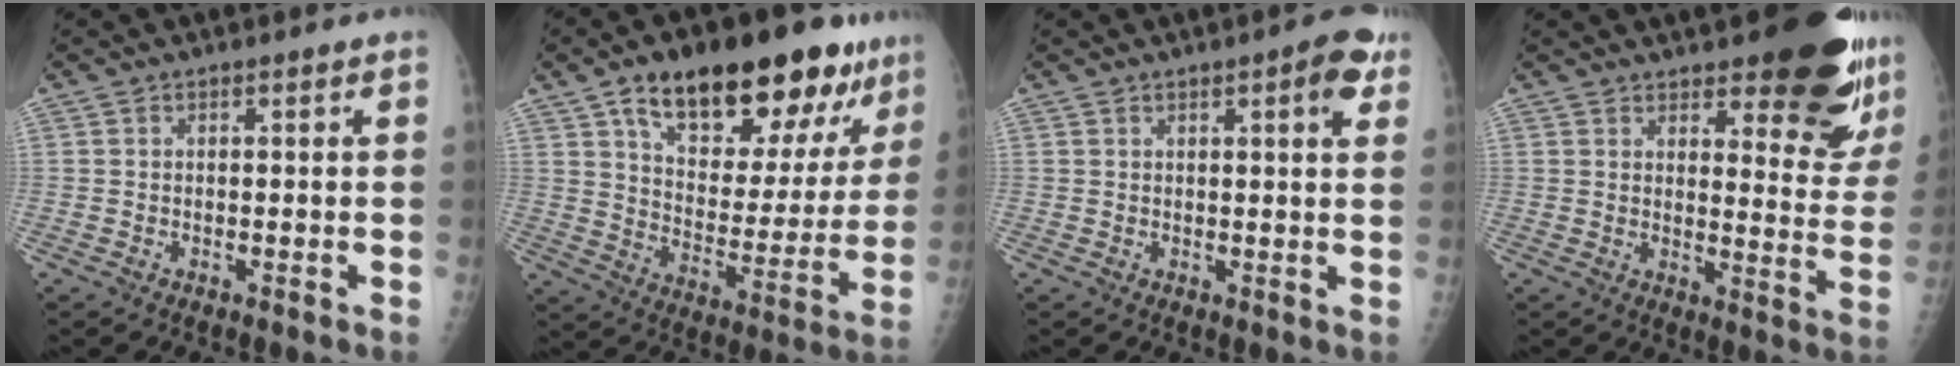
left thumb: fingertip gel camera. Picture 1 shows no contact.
{"total": 25.9, "force": [15.8, 11.2, 17.2], "torque": [-0.208, -0.034, 0.244]}
{"total": 5.4, "force": [2.7, 1.5, 4.4], "torque": [-0.045, -0.006, 0.028]}
{"total": 17.9, "force": [12.0, 5.7, 12.0], "torque": [-0.114, -0.086, 0.147]}